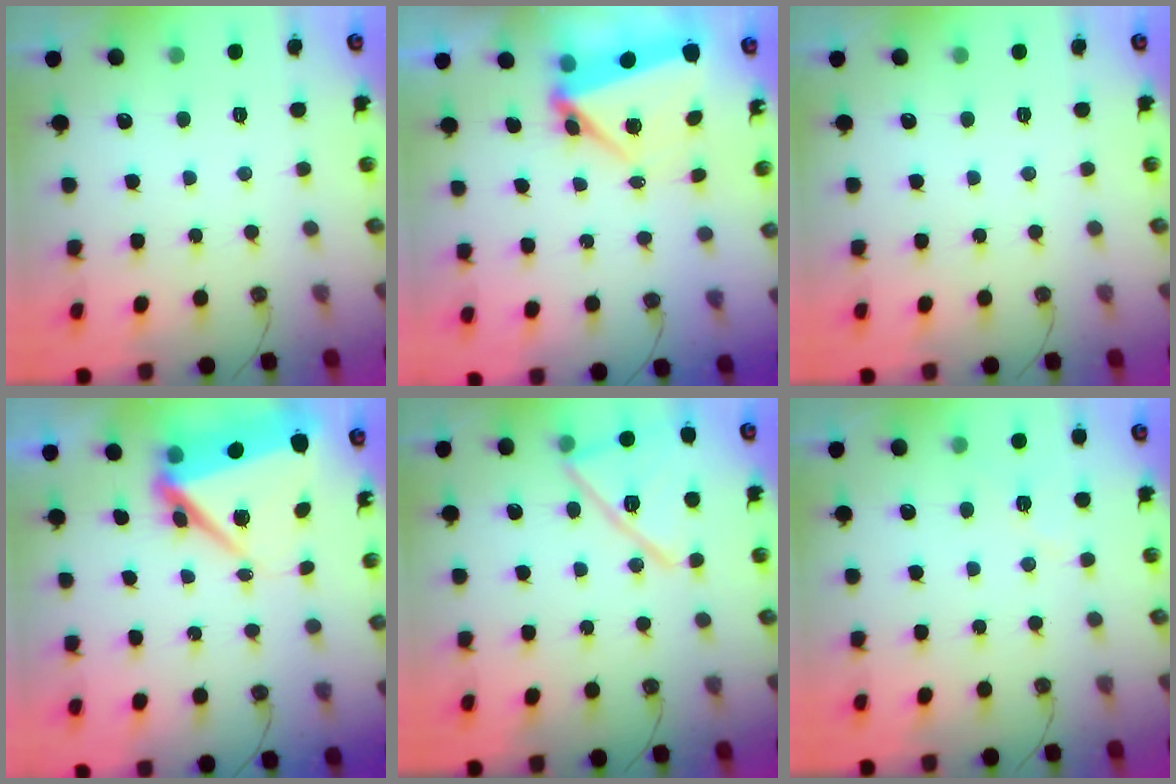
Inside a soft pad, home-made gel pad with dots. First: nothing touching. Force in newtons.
{"total": 6.4, "press": 6.3, "slide": 1.1}
{"total": 0.0}
{"total": 10.3, "press": 10.2, "slide": 1.2}
{"total": 16.4, "press": 15.1, "slide": 6.2}
{"total": 5.6, "press": 5.6, "slide": 0.5}